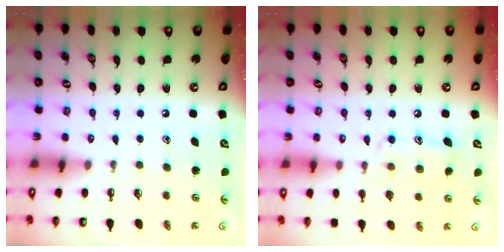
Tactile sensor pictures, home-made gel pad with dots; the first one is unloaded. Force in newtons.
{"total": 11.9, "press": 11.9, "slide": 0.9}